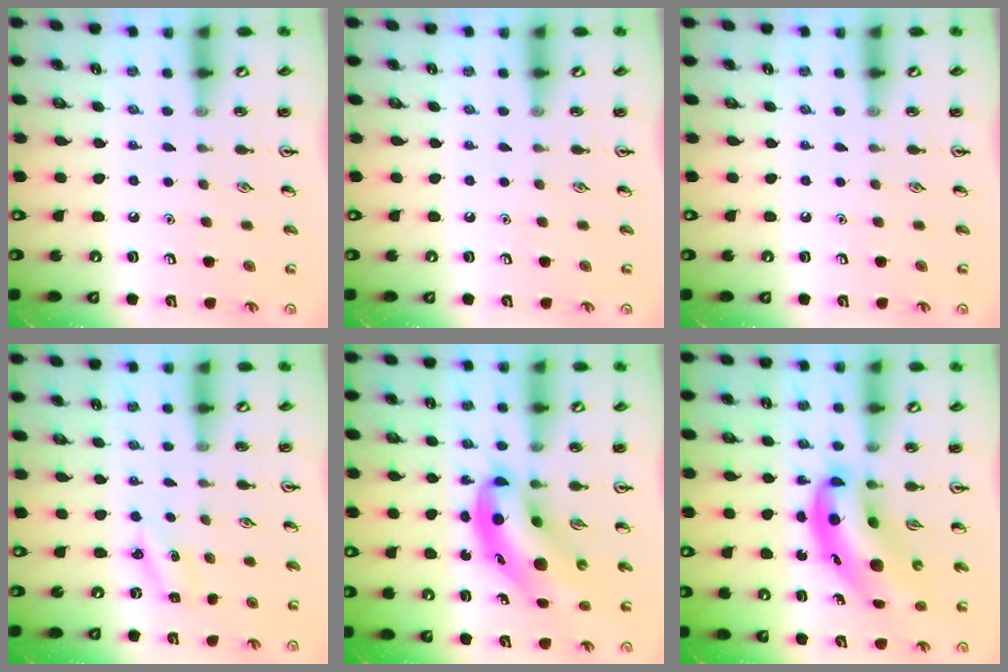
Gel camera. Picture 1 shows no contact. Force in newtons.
{"total": 0.0}
{"total": 0.0}
{"total": 2.9, "press": 2.7, "slide": 0.9}
{"total": 10.0, "press": 9.6, "slide": 2.8}
{"total": 10.6, "press": 10.1, "slide": 3.1}